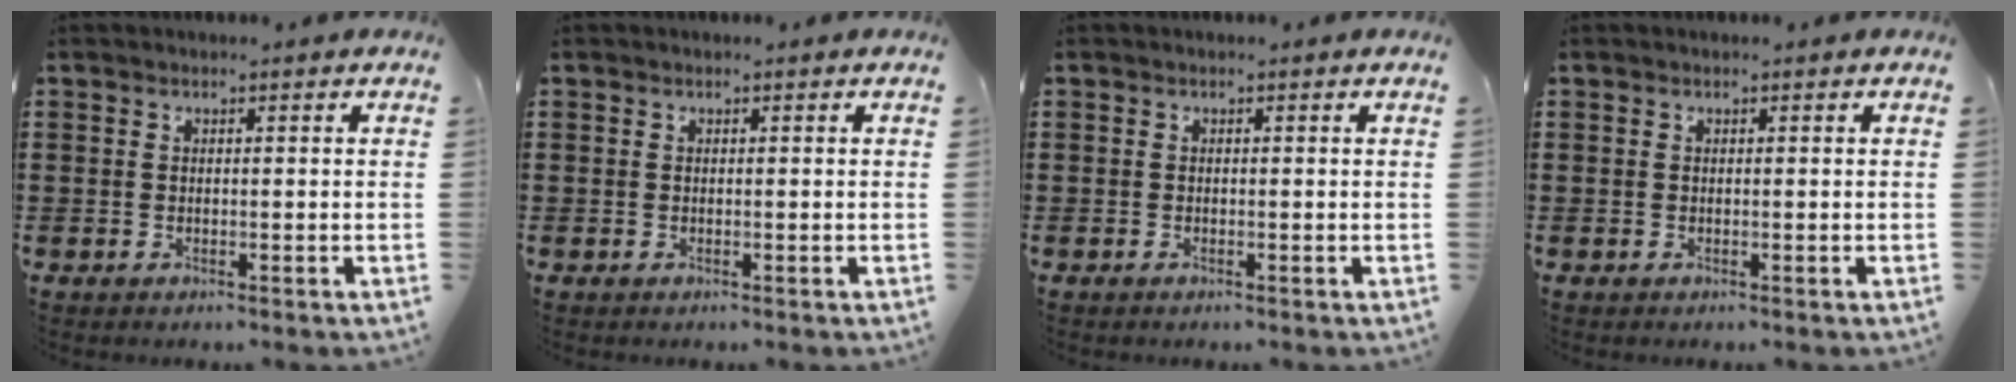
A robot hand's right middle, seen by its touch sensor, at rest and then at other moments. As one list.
[{"total": 0.0}, {"total": 0.0}, {"total": 0.0}]